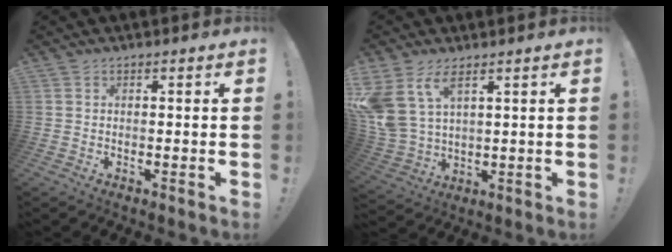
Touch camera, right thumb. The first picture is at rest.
{"total": 10.6, "force": [6.0, 5.4, 6.8], "torque": [-0.154, -0.031, 0.121]}